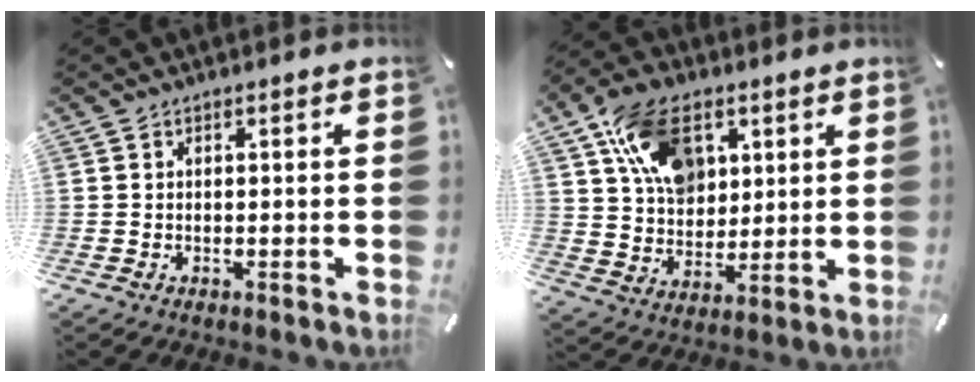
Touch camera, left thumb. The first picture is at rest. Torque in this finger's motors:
{"motor_torque": [1.02, 1.03, 1.44, -1.33, 0.52]}